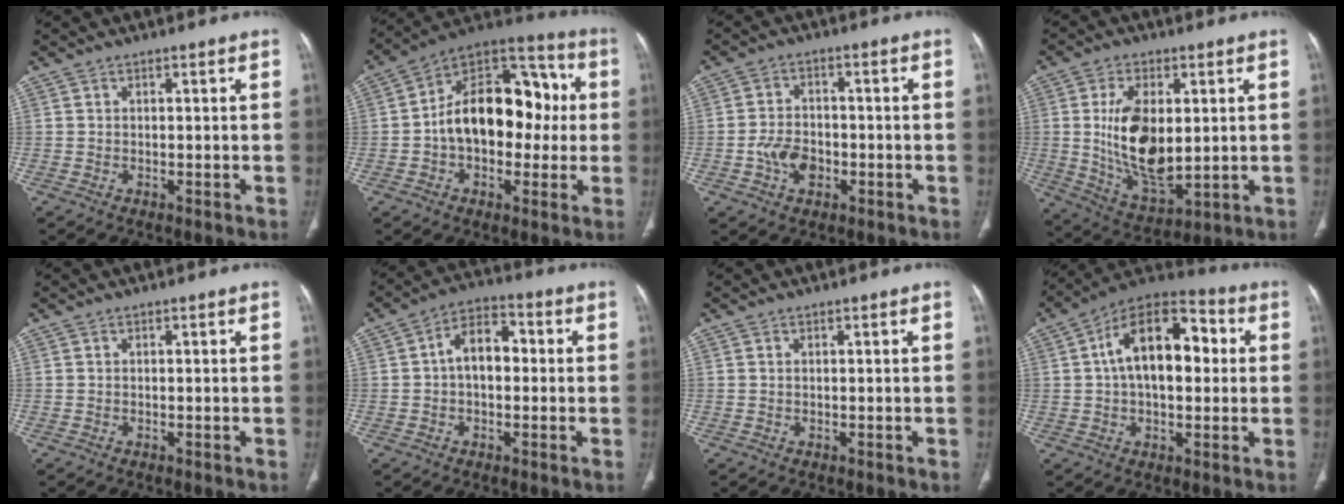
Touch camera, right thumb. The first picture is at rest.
{"total": 20.7, "force": [0.2, 13.3, 15.9], "torque": [-0.207, 0.051, -0.003]}
{"total": 6.3, "force": [-1.9, 4.3, 4.1], "torque": [-0.060, 0.014, -0.035]}
{"total": 15.5, "force": [1.4, 8.2, 13.1], "torque": [-0.225, -0.020, 0.040]}
{"total": 0.0}
{"total": 8.3, "force": [0.3, 5.2, 6.4], "torque": [-0.089, 0.029, -0.005]}
{"total": 0.0}
{"total": 17.4, "force": [2.6, 9.7, 14.2], "torque": [-0.209, 0.035, 0.035]}